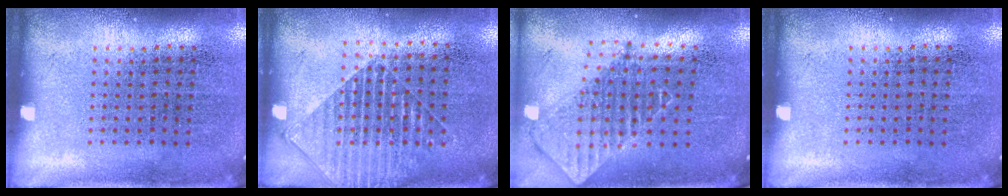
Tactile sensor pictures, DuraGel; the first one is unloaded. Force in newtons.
{"total": 1.5, "press": 1.3, "slide": 0.8}
{"total": 2.0, "press": 1.6, "slide": 1.2}
{"total": 0.0}